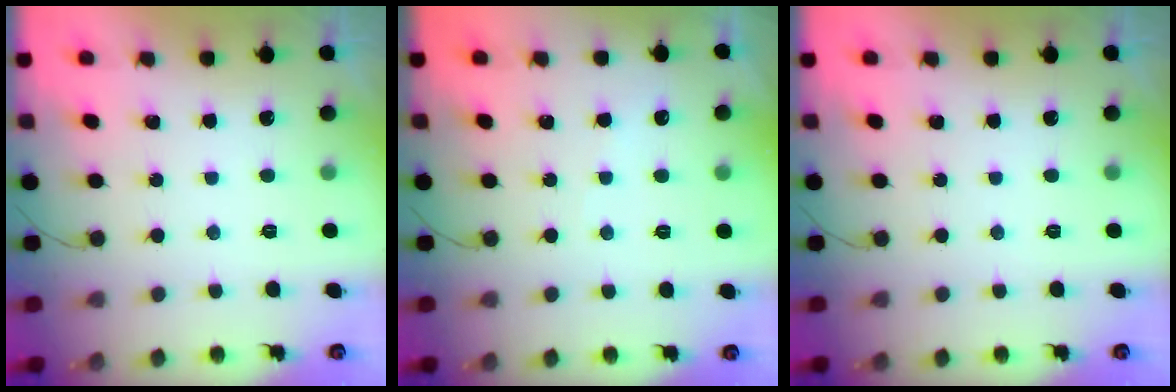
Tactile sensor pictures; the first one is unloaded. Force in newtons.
{"total": 1.8, "press": 1.7, "slide": 0.4}
{"total": 0.0}